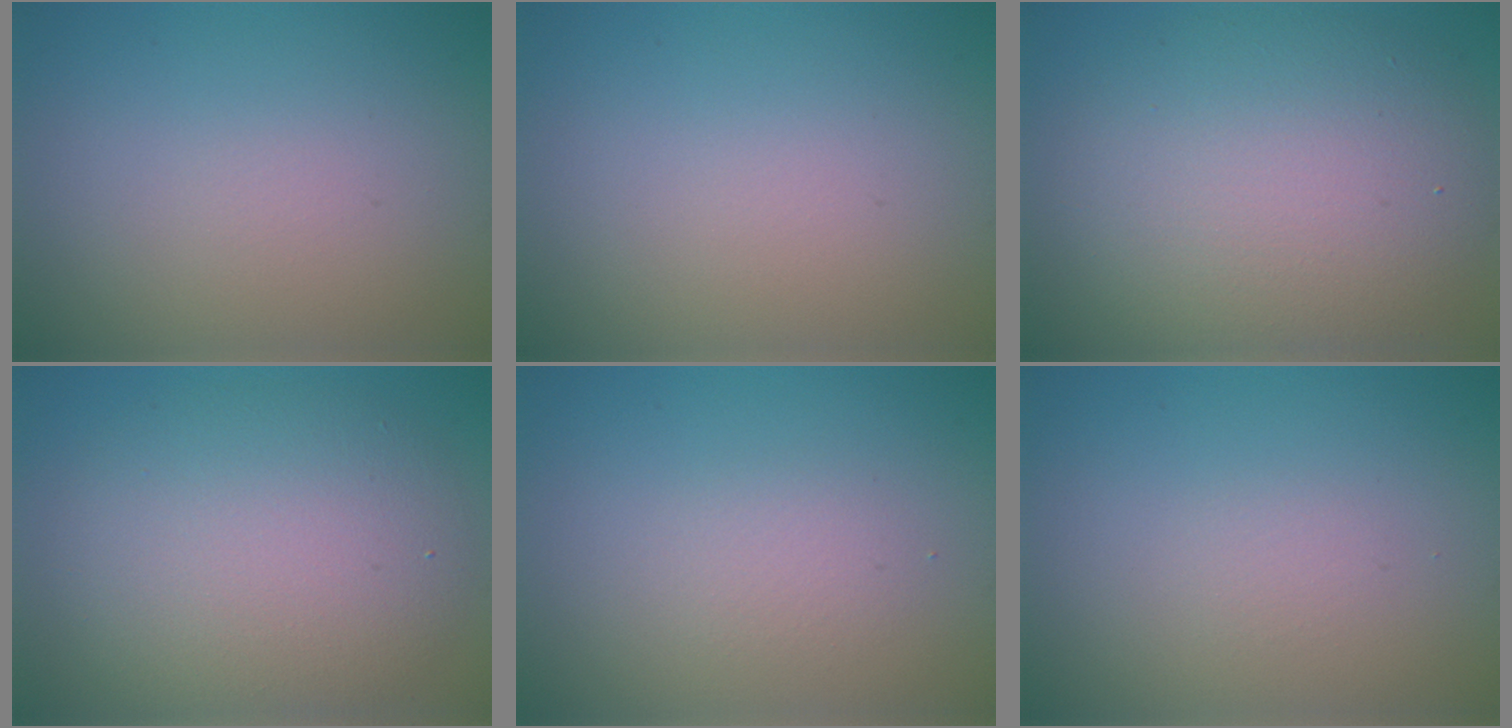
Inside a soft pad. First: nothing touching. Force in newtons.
{"total": 0.0}
{"total": 9.8, "press": 9.8, "slide": 0.4}
{"total": 7.6, "press": 7.6, "slide": 0.4}
{"total": 1.3, "press": 1.3, "slide": 0.1}
{"total": 0.0}